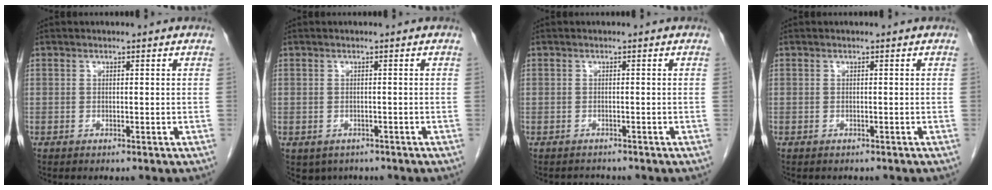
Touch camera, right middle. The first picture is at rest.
{"total": 3.2, "force": [-2.1, 2.2, 0.7], "torque": [-0.006, 0.003, -0.024]}
{"total": 1.3, "force": [-1.2, 0.4, -0.4], "torque": [0.002, -0.004, -0.018]}
{"total": 1.4, "force": [-1.2, 0.7, 0.3], "torque": [-0.013, -0.001, -0.014]}